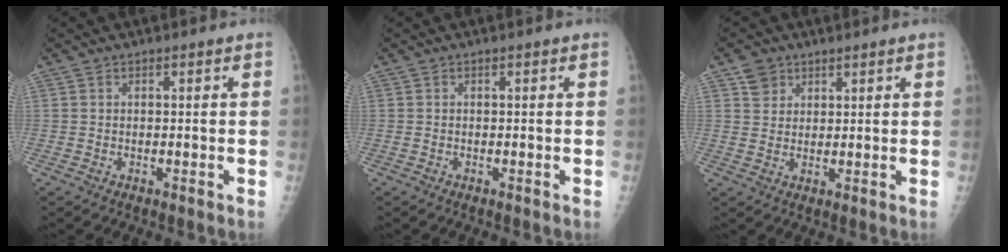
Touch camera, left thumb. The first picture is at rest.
{"total": 0.0}
{"total": 3.3, "force": [2.3, 2.4, 0.5], "torque": [0.009, -0.010, 0.042]}